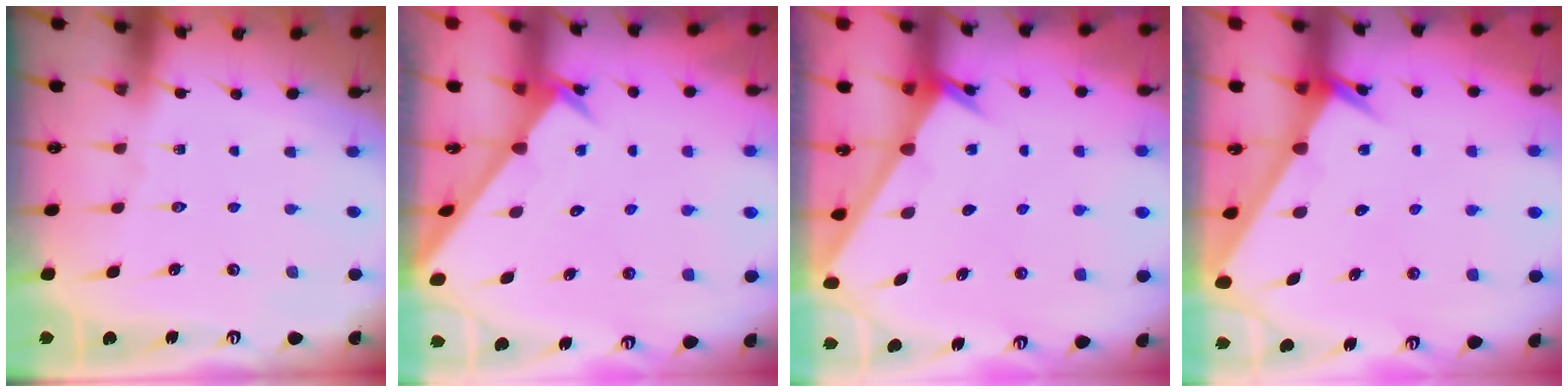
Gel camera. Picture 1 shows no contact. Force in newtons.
{"total": 2.5, "press": 2.5, "slide": 0.2}
{"total": 2.6, "press": 2.6, "slide": 0.2}
{"total": 2.7, "press": 2.7, "slide": 0.1}